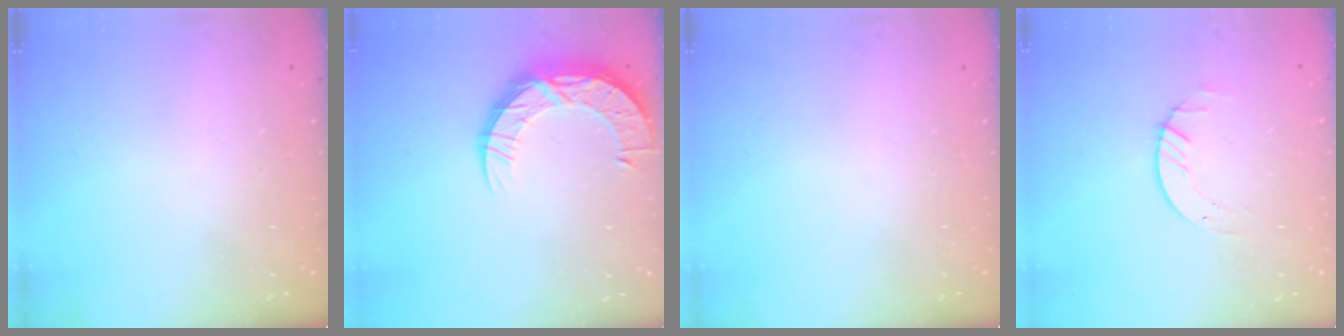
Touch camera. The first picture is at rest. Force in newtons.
{"total": 12.8, "press": 12.8, "slide": 0.9}
{"total": 0.0}
{"total": 2.7, "press": 2.7, "slide": 0.3}